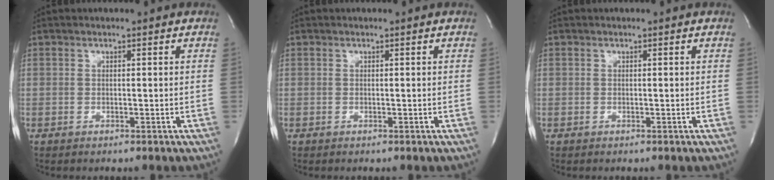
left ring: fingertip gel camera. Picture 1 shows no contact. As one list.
[{"total": 0.0}, {"total": 0.0}]